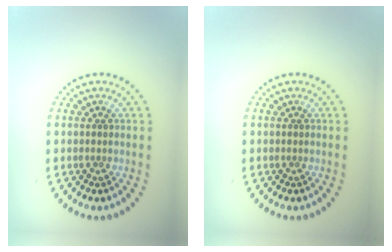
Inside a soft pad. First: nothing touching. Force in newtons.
{"total": 0.0}